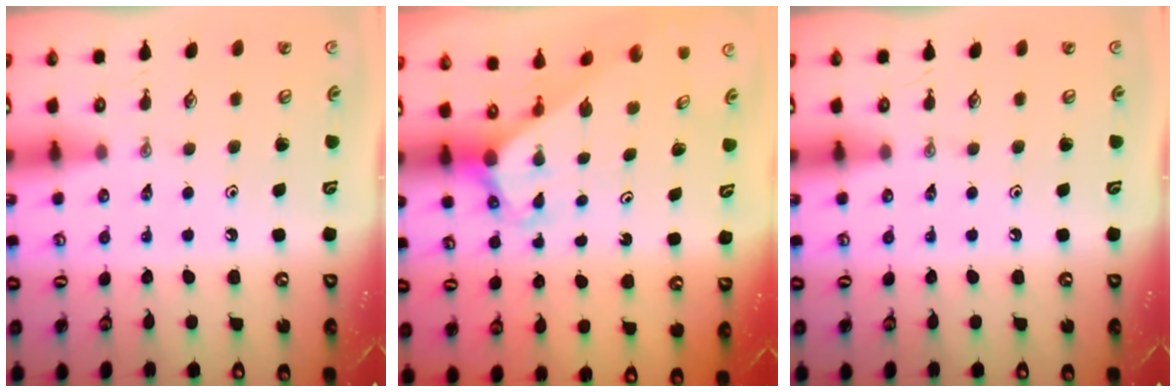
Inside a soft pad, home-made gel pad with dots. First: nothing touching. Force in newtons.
{"total": 3.0, "press": 3.0, "slide": 0.2}
{"total": 0.0}